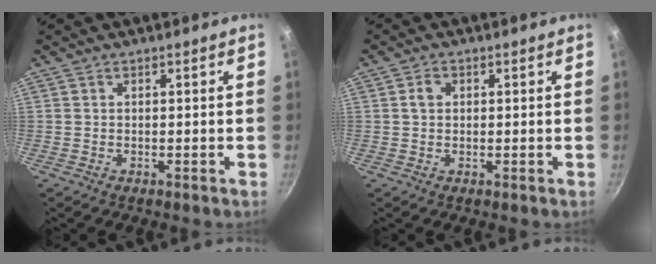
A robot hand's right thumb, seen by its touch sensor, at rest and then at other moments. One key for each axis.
{"total": 2.2, "fx": 0.4, "fy": 1.8, "fz": 1.2, "tx": -0.014, "ty": 0.004, "tz": 0.006}